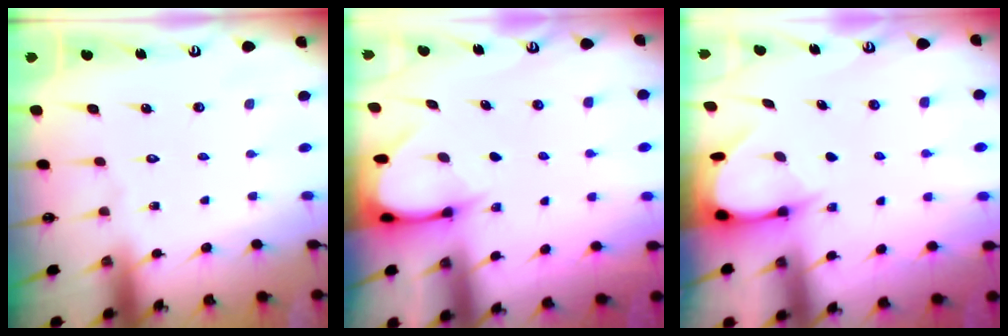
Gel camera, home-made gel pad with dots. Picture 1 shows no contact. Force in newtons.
{"total": 3.6, "press": 3.6, "slide": 0.3}
{"total": 3.7, "press": 3.7, "slide": 0.3}